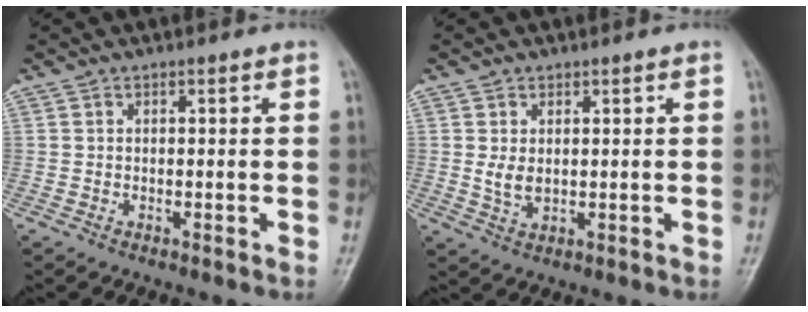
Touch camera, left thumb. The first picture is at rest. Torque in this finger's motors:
{"motor_torque": [0.45, 0.59, 0.50, 0.00, -0.01]}